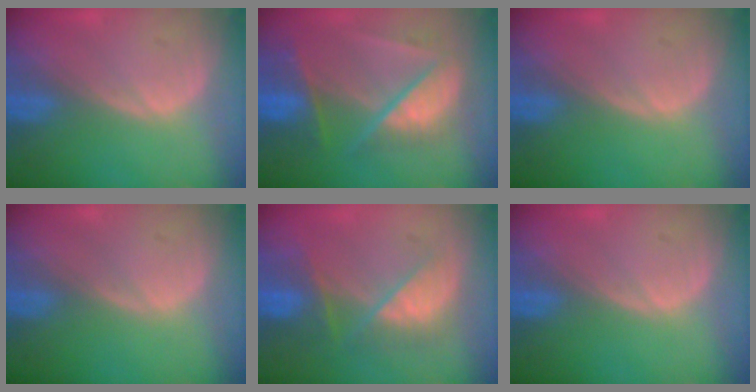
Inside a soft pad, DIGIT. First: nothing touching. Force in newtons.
{"total": 9.5, "press": 8.2, "slide": 4.7}
{"total": 0.0}
{"total": 0.0}
{"total": 7.5, "press": 7.2, "slide": 2.0}
{"total": 0.0}